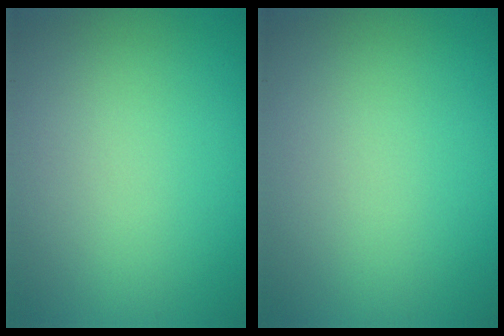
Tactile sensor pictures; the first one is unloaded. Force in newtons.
{"total": 0.0}